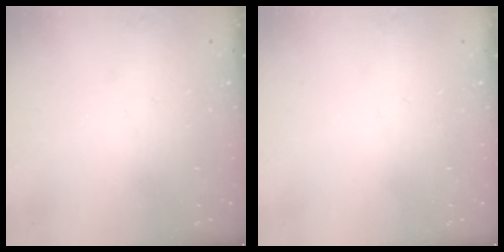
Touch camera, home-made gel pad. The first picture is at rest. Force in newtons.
{"total": 0.0}